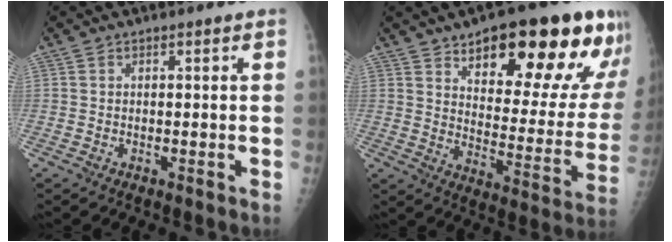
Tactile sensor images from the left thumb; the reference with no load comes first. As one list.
[{"total": 24.4, "force": [14.6, 9.1, 17.4], "torque": [-0.184, -0.051, 0.209]}]